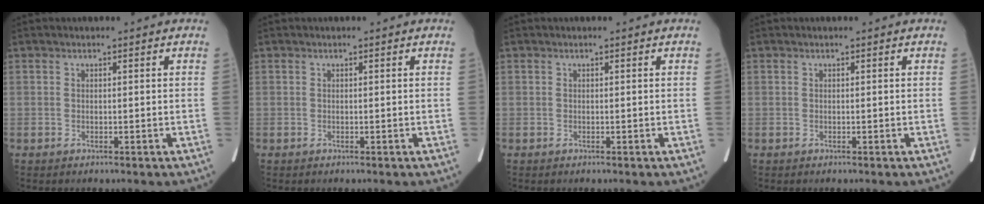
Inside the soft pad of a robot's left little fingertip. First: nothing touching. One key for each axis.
{"total": 0.0}
{"total": 0.0}
{"total": 0.0}